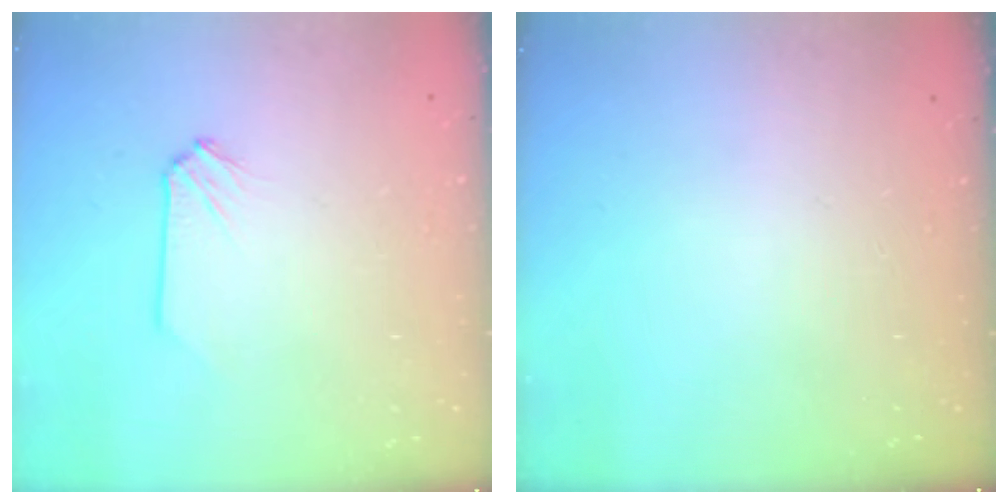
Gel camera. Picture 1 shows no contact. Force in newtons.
{"total": 0.0}